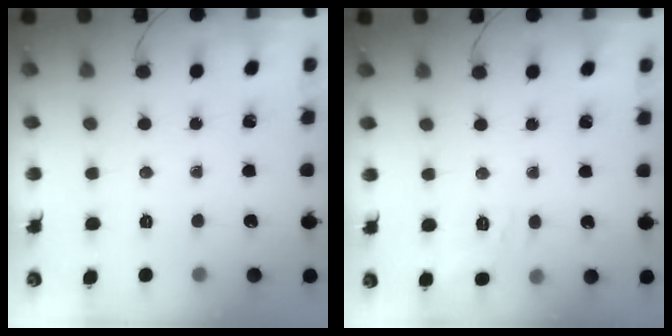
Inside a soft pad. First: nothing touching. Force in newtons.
{"total": 9.7, "press": 9.6, "slide": 1.7}